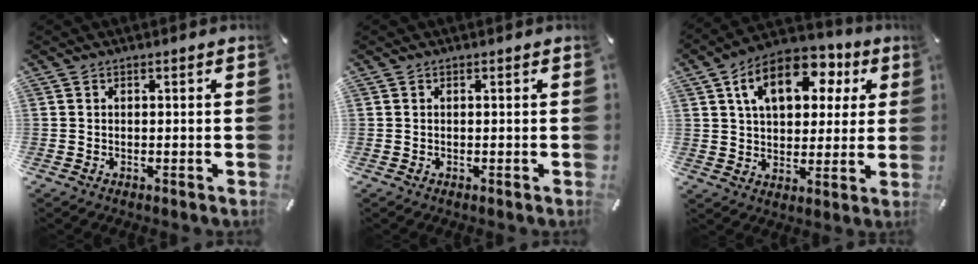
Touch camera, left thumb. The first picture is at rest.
{"total": 0.0}
{"total": 15.0, "force": [6.2, 9.8, 9.5], "torque": [-0.152, -0.006, 0.109]}